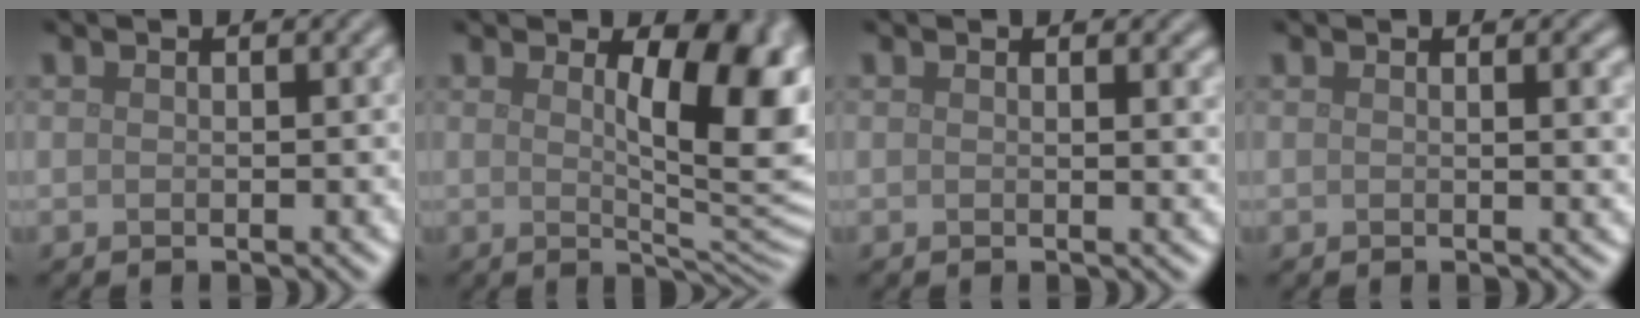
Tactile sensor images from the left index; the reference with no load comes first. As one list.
[{"total": 9.1, "force": [2.0, 2.8, 8.4], "torque": [-0.115, -0.004, 0.035]}, {"total": 1.6, "force": [0.9, 0.6, 1.2], "torque": [-0.007, 0.000, 0.012]}, {"total": 2.1, "force": [0.8, 0.7, 1.8], "torque": [-0.012, 0.002, 0.009]}]